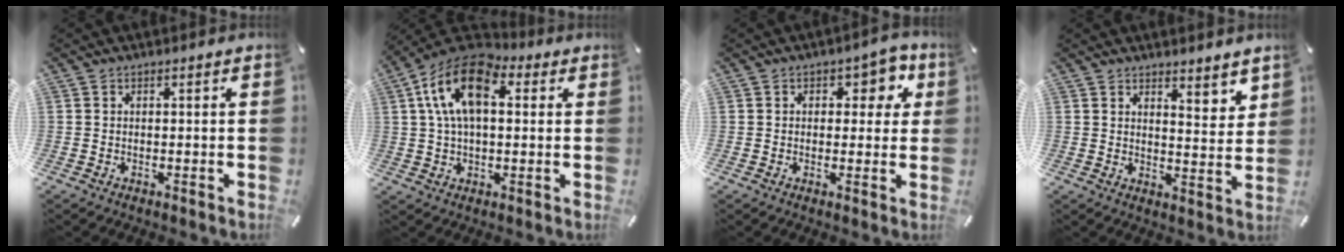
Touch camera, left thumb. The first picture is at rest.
{"total": 14.8, "force": [4.4, 8.5, 11.2], "torque": [-0.226, 0.005, 0.077]}
{"total": 6.3, "force": [2.2, 4.1, 4.2], "torque": [-0.035, -0.006, 0.028]}
{"total": 4.7, "force": [4.4, 1.5, 1.0], "torque": [0.005, -0.047, 0.074]}